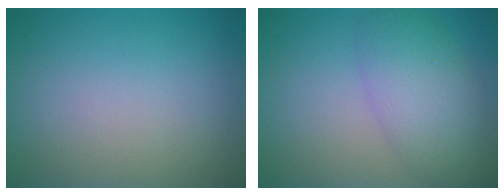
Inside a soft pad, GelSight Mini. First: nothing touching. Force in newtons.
{"total": 5.2, "press": 5.1, "slide": 0.3}